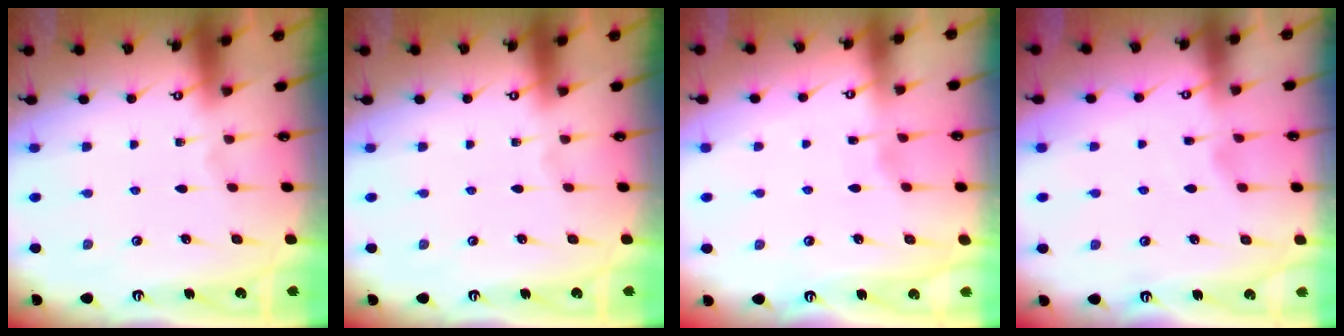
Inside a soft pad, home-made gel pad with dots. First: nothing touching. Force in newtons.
{"total": 0.0}
{"total": 3.1, "press": 3.1, "slide": 0.3}
{"total": 2.1, "press": 2.1, "slide": 0.3}